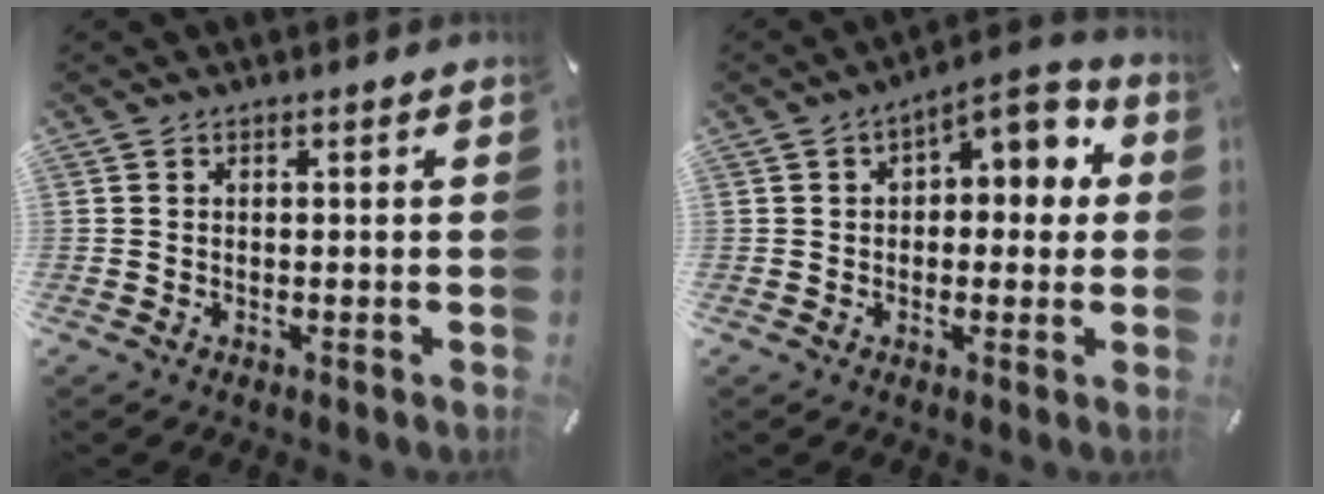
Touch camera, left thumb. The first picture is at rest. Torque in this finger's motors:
{"motor_torque": [0.03, 0.42, 0.58, 0.47, 0.10]}